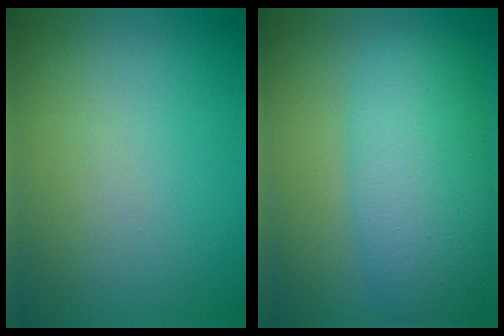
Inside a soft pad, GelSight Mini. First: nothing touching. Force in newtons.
{"total": 7.6, "press": 7.6, "slide": 0.1}